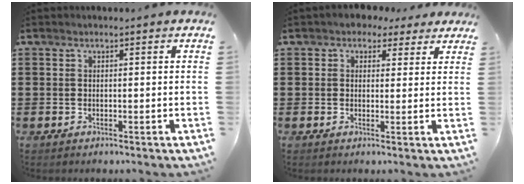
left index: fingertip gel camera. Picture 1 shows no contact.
{"total": 2.7, "force": [1.9, 1.8, 0.7], "torque": [-0.015, 0.007, 0.033]}